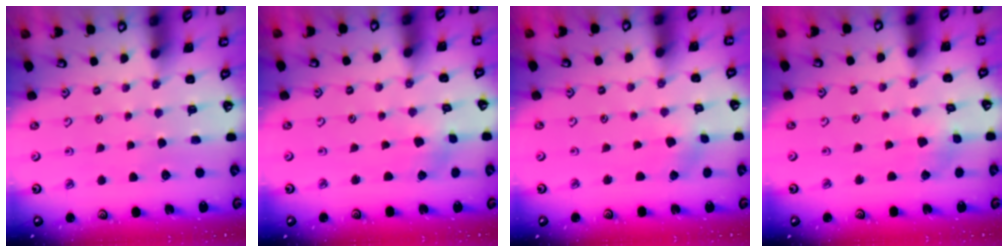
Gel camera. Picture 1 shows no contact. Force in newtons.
{"total": 0.0}
{"total": 1.4, "press": 1.4, "slide": 0.1}
{"total": 1.4, "press": 1.3, "slide": 0.3}